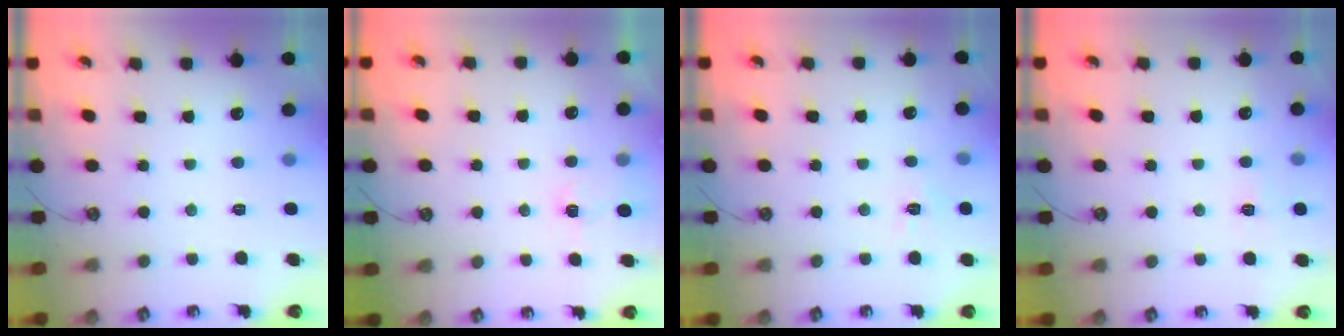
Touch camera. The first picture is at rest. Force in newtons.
{"total": 2.9, "press": 2.9, "slide": 0.4}
{"total": 6.7, "press": 6.7, "slide": 0.8}
{"total": 2.9, "press": 2.9, "slide": 0.4}